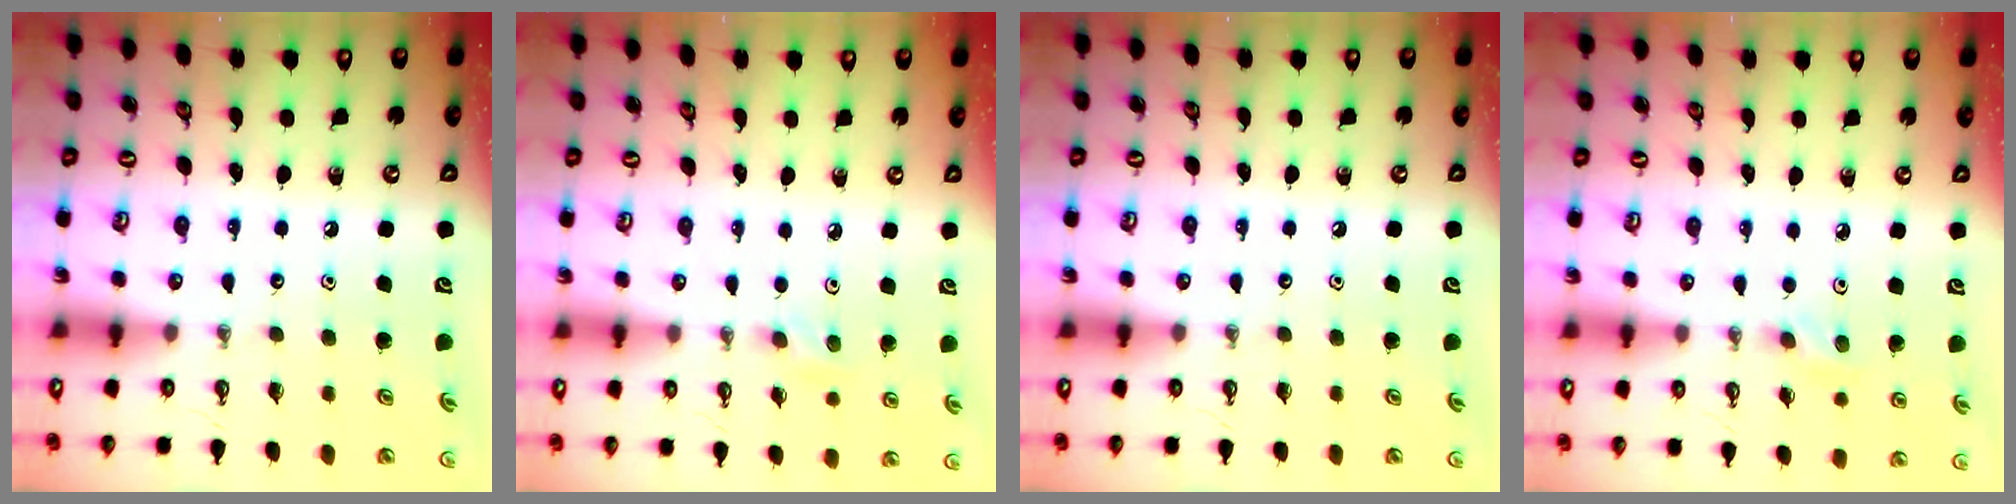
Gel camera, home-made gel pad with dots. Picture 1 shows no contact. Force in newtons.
{"total": 2.6, "press": 2.5, "slide": 0.8}
{"total": 0.0}
{"total": 3.7, "press": 3.7, "slide": 0.6}